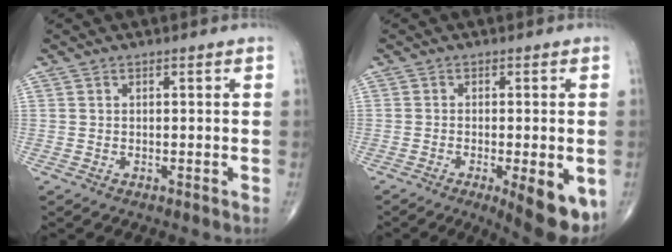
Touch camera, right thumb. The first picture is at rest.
{"total": 9.7, "force": [-3.7, 2.7, 8.6], "torque": [-0.108, -0.015, -0.050]}